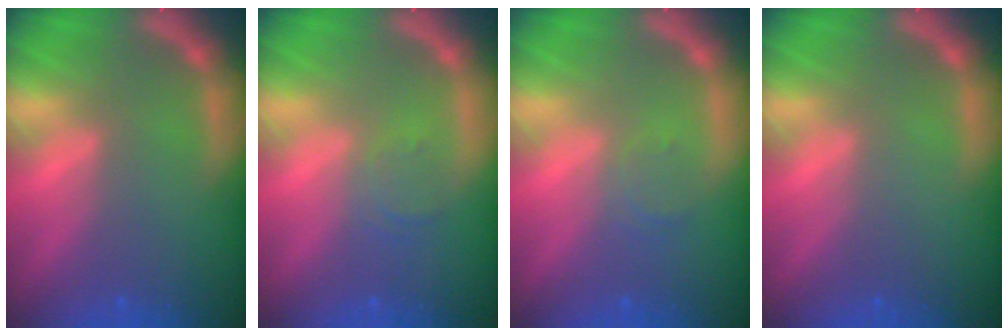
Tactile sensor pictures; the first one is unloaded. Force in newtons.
{"total": 1.9}
{"total": 1.5}
{"total": 0.0}